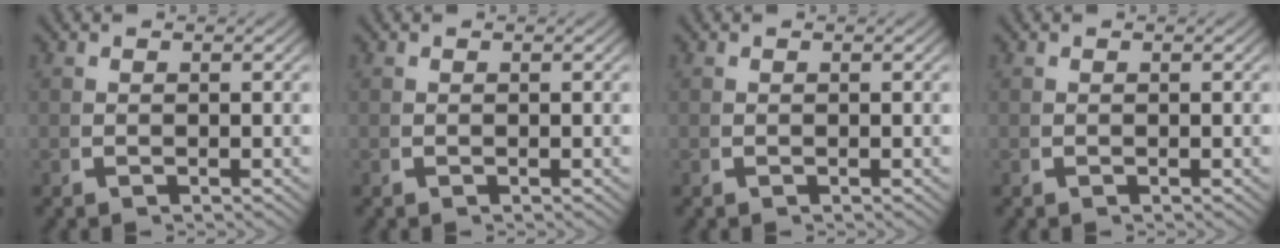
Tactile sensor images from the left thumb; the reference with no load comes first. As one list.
[{"total": 0.0}, {"total": 0.0}, {"total": 0.0}]